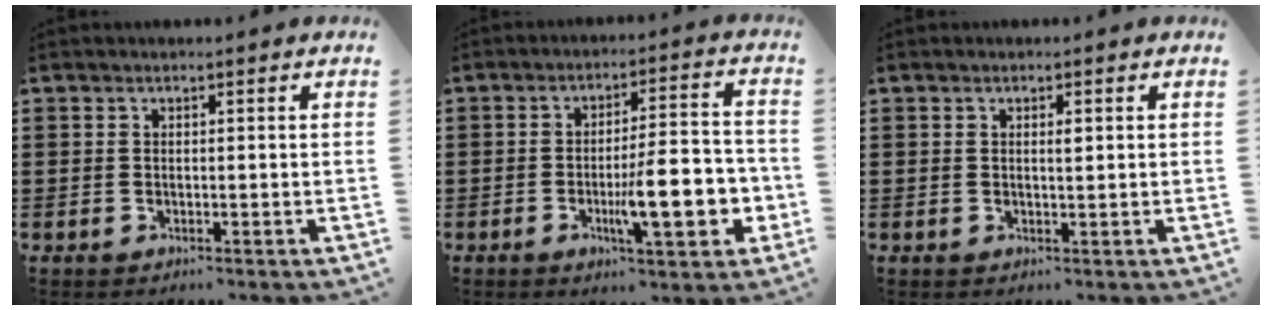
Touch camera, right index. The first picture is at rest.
{"total": 12.4, "force": [-3.3, 3.4, 11.4], "torque": [-0.169, -0.008, -0.054]}
{"total": 1.3, "force": [0.3, 0.4, 1.2], "torque": [-0.023, 0.005, 0.004]}